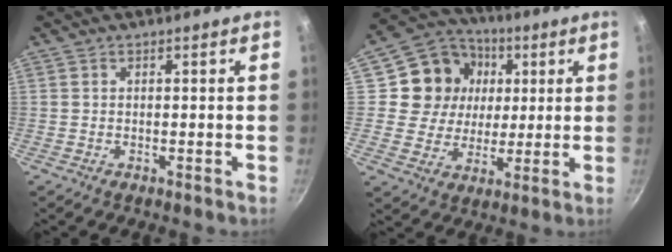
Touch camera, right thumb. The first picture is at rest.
{"total": 14.5, "force": [3.3, 12.9, 5.6], "torque": [-0.079, 0.007, 0.050]}